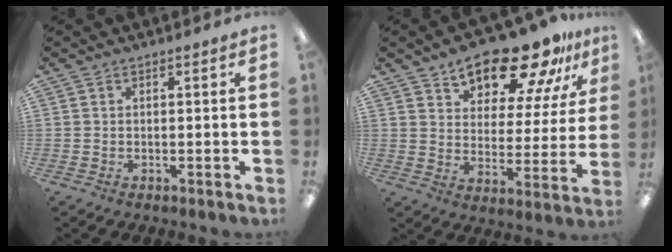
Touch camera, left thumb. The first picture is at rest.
{"total": 17.7, "force": [14.3, 7.0, 7.7], "torque": [-0.127, -0.099, 0.246]}